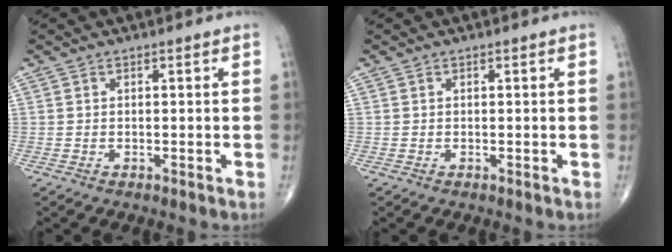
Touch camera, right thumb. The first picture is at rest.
{"total": 0.0}